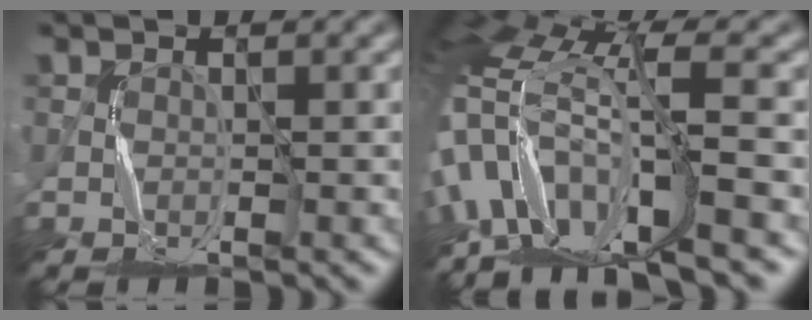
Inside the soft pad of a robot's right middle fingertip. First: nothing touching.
{"total": 13.8, "force": [-4.9, 4.1, 12.3], "torque": [-0.261, 0.013, -0.079]}